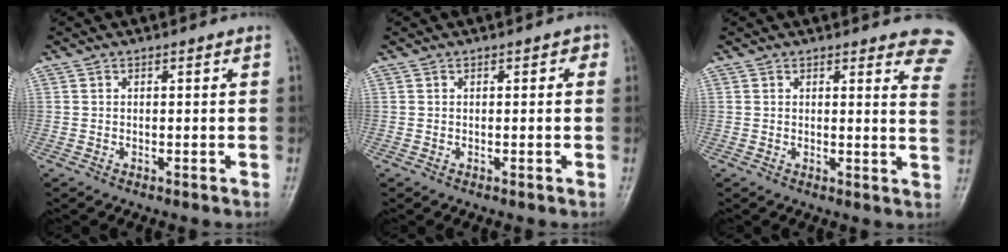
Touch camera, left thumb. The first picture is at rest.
{"total": 1.5, "force": [0.4, 0.8, 1.1], "torque": [-0.006, 0.003, 0.003]}
{"total": 9.5, "force": [8.3, 2.3, 4.0], "torque": [-0.006, -0.043, 0.064]}